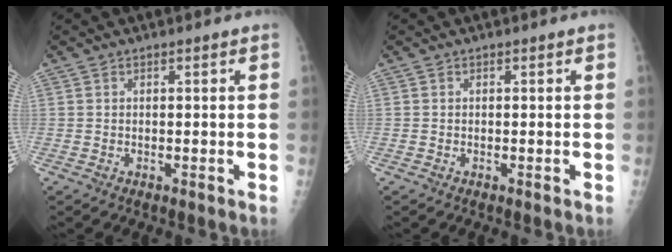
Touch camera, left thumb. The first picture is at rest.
{"total": 0.0}